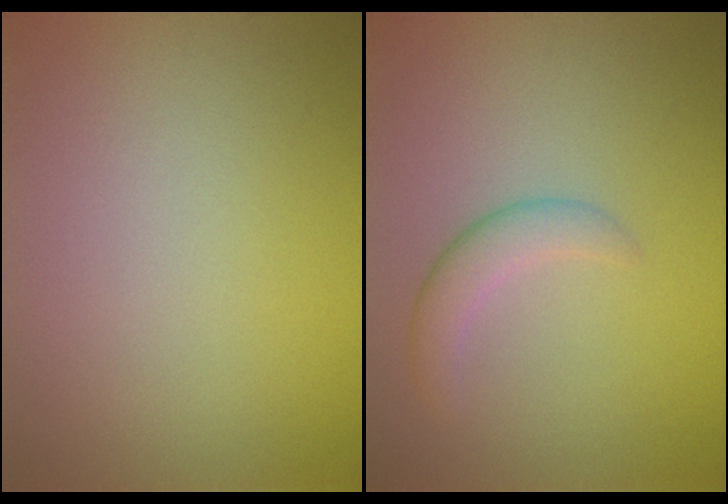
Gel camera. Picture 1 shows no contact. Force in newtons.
{"total": 2.3, "press": 2.3, "slide": 0.1}